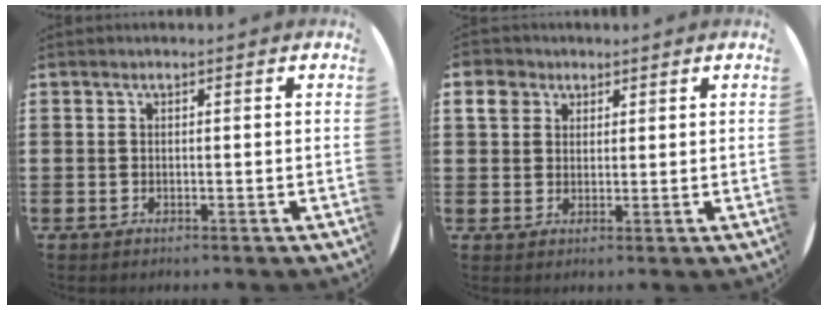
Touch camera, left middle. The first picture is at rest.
{"total": 3.8, "force": [2.3, 2.9, 0.9], "torque": [-0.020, 0.010, 0.042]}